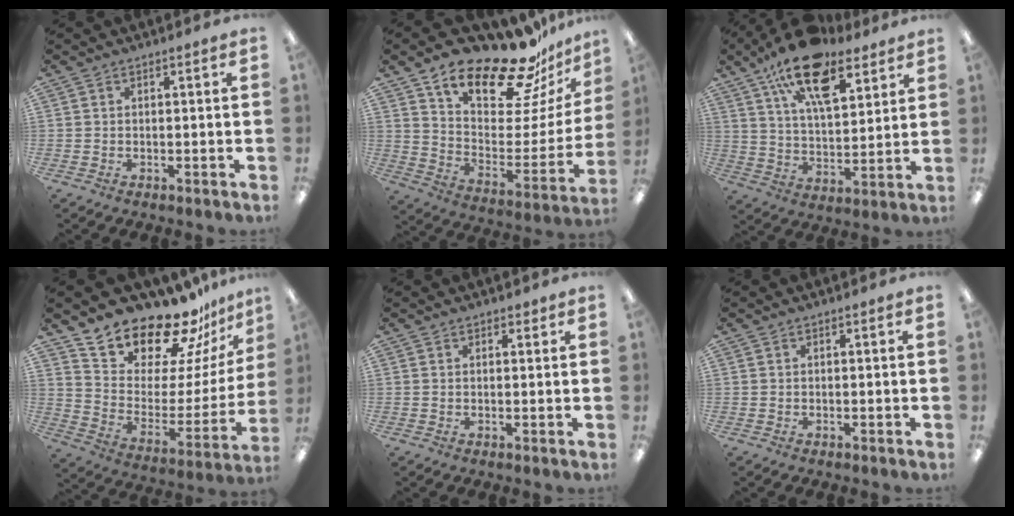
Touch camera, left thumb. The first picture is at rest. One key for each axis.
{"total": 21.9, "fx": 18.1, "fy": 6.5, "fz": 10.4, "tx": -0.169, "ty": -0.133, "tz": 0.304}
{"total": 19.1, "fx": 12.2, "fy": 8.6, "fz": 11.9, "tx": -0.196, "ty": -0.054, "tz": 0.210}
{"total": 18.9, "fx": 17.8, "fy": 5.1, "fz": 3.8, "tx": -0.072, "ty": -0.162, "tz": 0.308}
{"total": 0.9, "fx": 0.7, "fy": 0.6, "fz": 0.2, "tx": 0.003, "ty": -0.001, "tz": 0.011}
{"total": 0.0}